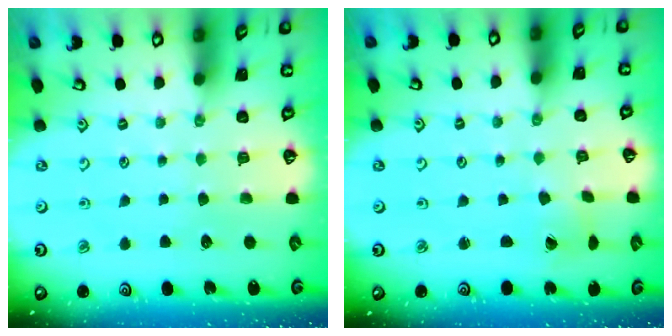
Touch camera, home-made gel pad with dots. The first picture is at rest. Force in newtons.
{"total": 0.8, "press": 0.8, "slide": 0.1}